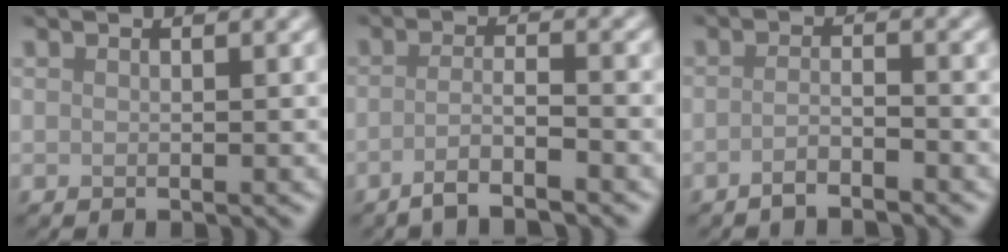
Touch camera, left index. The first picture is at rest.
{"total": 3.4, "force": [-2.0, 0.7, 2.6], "torque": [-0.042, 0.002, -0.051]}
{"total": 2.0, "force": [-1.3, 0.4, 1.4], "torque": [-0.024, 0.003, -0.029]}